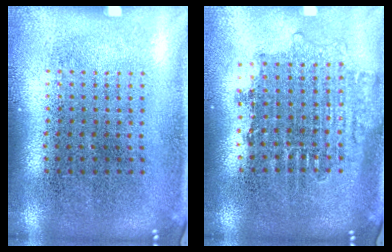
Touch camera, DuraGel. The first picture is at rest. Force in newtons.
{"total": 1.6, "press": 1.3, "slide": 0.9}